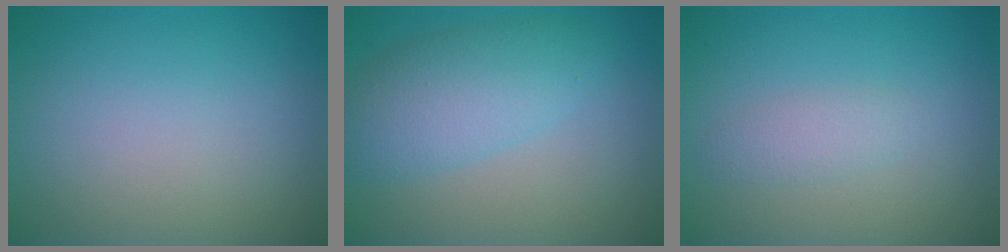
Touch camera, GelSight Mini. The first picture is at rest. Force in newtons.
{"total": 4.9, "press": 4.9, "slide": 0.1}
{"total": 1.4, "press": 1.4, "slide": 0.1}